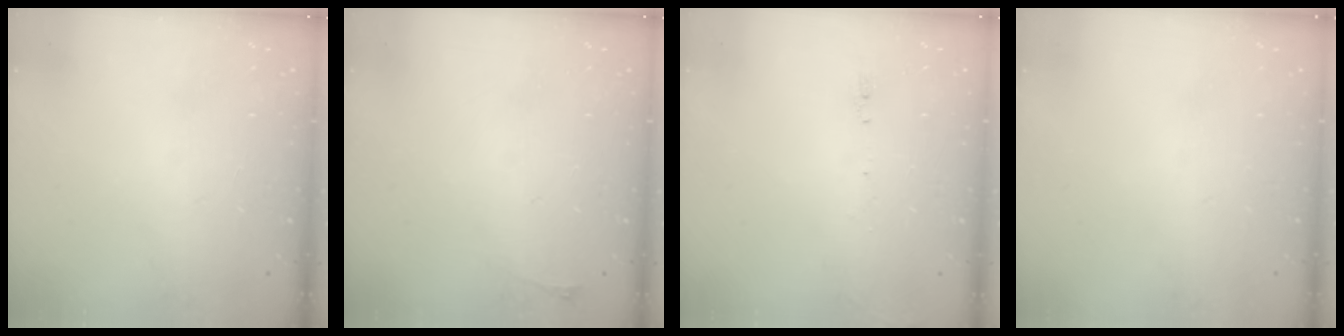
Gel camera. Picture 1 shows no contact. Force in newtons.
{"total": 2.8, "press": 2.1, "slide": 1.9}
{"total": 5.6, "press": 5.3, "slide": 1.7}
{"total": 0.0}